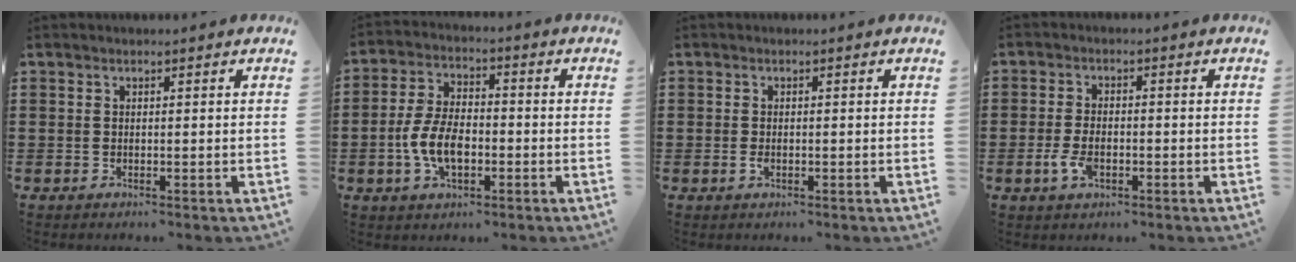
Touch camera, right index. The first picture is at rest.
{"total": 7.7, "force": [-2.0, 4.2, 6.1], "torque": [-0.140, 0.003, -0.043]}
{"total": 1.0, "force": [-0.3, 0.5, 0.8], "torque": [-0.018, -0.005, -0.005]}
{"total": 3.7, "force": [-1.4, 1.8, 2.9], "torque": [-0.073, -0.009, -0.028]}